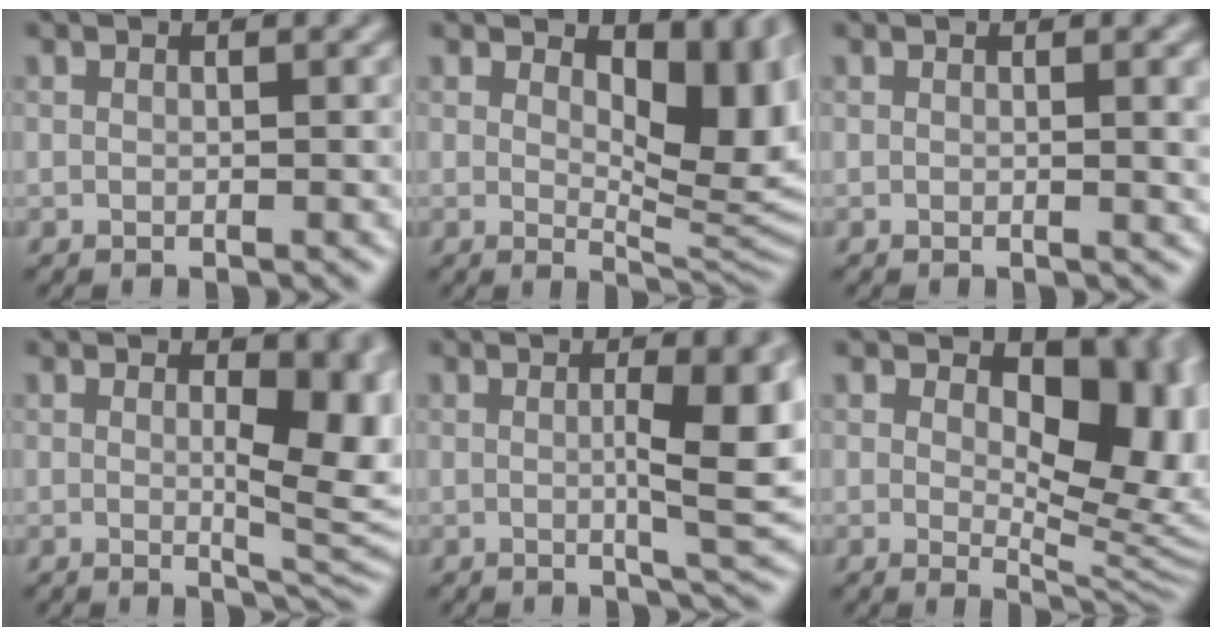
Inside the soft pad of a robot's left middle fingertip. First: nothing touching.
{"total": 7.5, "force": [2.2, 3.9, 5.9], "torque": [-0.082, -0.017, 0.035]}
{"total": 2.1, "force": [0.4, 0.6, 1.9], "torque": [-0.018, 0.000, 0.002]}
{"total": 7.1, "force": [0.4, 2.6, 6.6], "torque": [-0.082, -0.012, 0.016]}
{"total": 7.2, "force": [0.3, 1.4, 7.1], "torque": [-0.098, 0.000, 0.004]}
{"total": 11.3, "force": [2.5, 6.2, 9.1], "torque": [-0.112, -0.014, 0.044]}